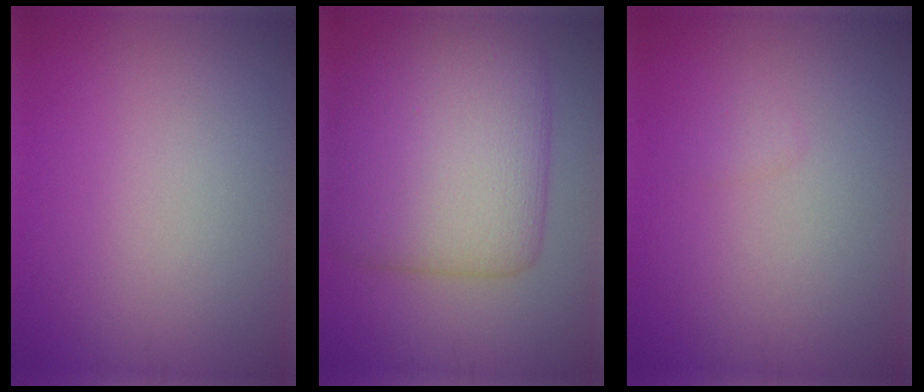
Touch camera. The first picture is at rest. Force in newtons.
{"total": 9.3, "press": 9.3, "slide": 0.1}
{"total": 0.5, "press": 0.5, "slide": 0.0}